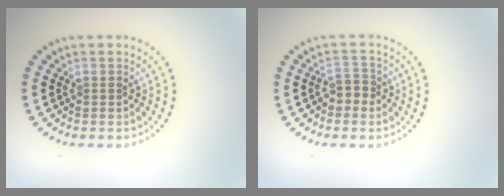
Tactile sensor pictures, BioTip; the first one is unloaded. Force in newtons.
{"total": 1.8, "press": 1.6, "slide": 0.8}